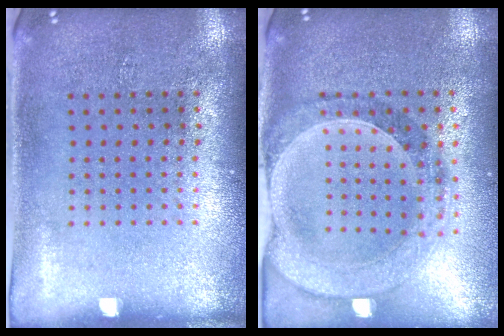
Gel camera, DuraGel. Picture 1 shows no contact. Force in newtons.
{"total": 1.5, "press": 1.4, "slide": 0.3}